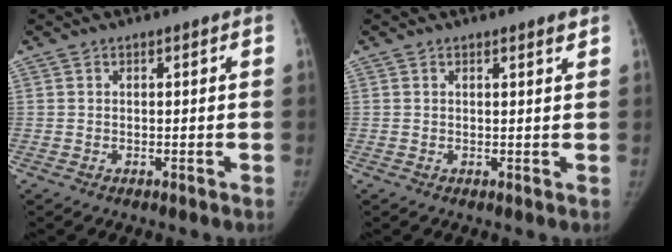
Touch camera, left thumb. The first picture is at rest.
{"total": 1.3, "force": [1.0, 0.1, 0.8], "torque": [-0.009, -0.007, 0.014]}